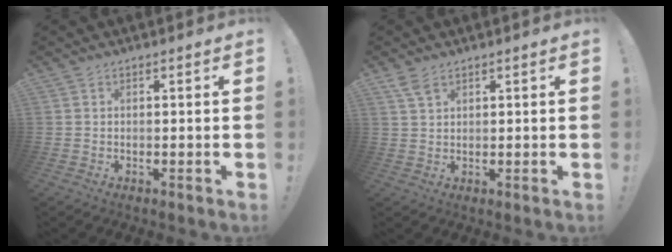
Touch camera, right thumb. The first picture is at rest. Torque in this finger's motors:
{"motor_torque": [0.13, -0.22, -0.39, 0.23, 0.16]}